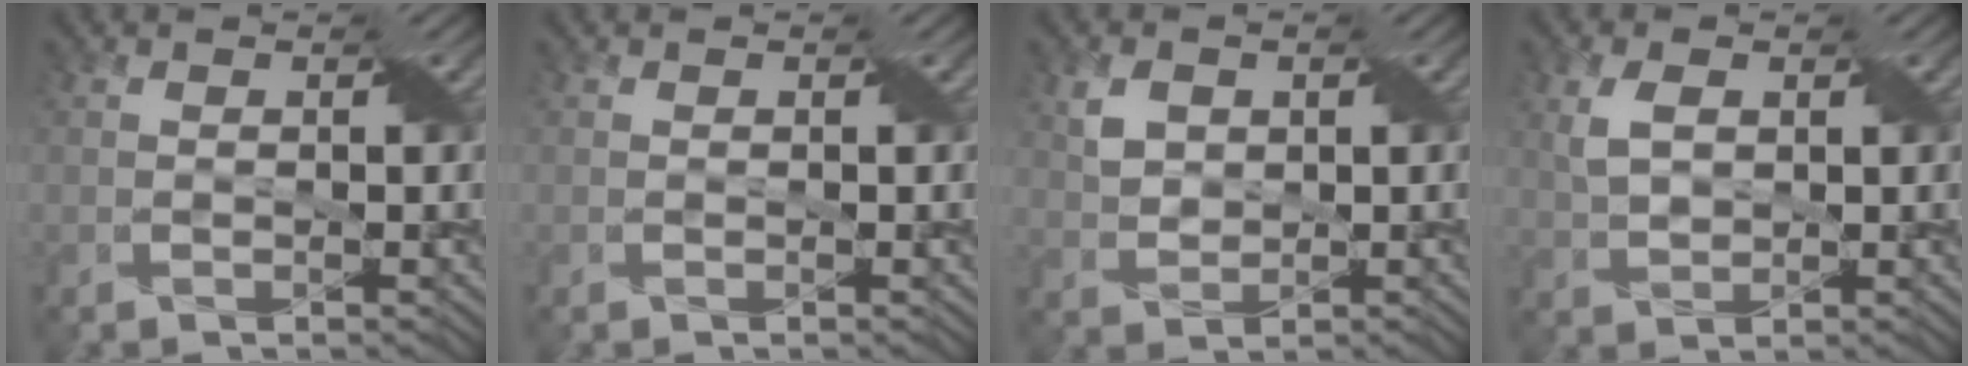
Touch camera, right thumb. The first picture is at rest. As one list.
[{"total": 0.0}, {"total": 3.3, "force": [1.2, 2.5, 1.8], "torque": [-0.045, 0.003, 0.024]}, {"total": 3.7, "force": [1.2, 2.4, 2.6], "torque": [-0.067, 0.006, 0.024]}]